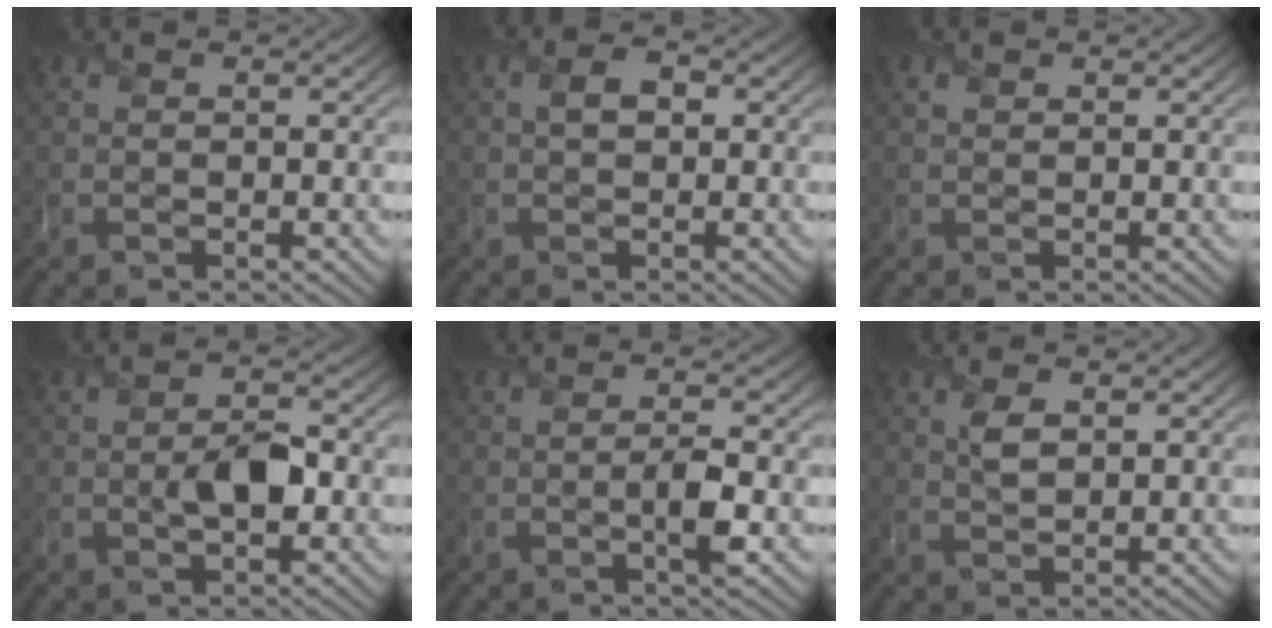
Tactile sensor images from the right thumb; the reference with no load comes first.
{"total": 2.2, "force": [0.1, 1.6, 1.5], "torque": [-0.030, 0.000, 0.002]}
{"total": 0.6, "force": [0.4, 0.5, -0.1], "torque": [0.002, -0.001, 0.007]}
{"total": 3.7, "force": [-0.6, 1.9, 3.1], "torque": [-0.057, 0.000, -0.009]}
{"total": 2.6, "force": [-0.9, 0.4, 2.4], "torque": [-0.043, 0.002, -0.020]}
{"total": 2.2, "force": [1.1, 1.0, 1.6], "torque": [-0.037, -0.001, 0.023]}